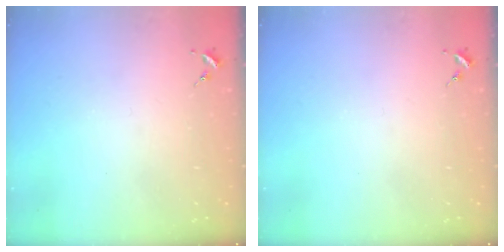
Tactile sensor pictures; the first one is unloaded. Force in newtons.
{"total": 0.0}